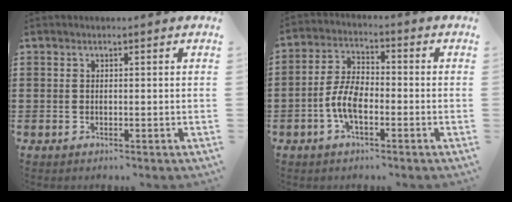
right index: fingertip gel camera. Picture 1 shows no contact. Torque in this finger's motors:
{"motor_torque": [1.02, 1.12, 0.22, 0.05]}